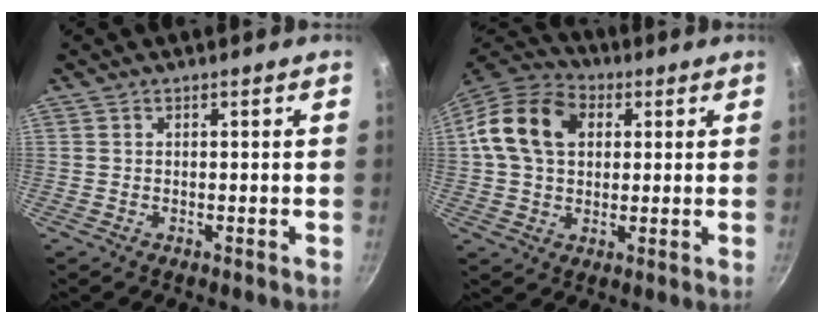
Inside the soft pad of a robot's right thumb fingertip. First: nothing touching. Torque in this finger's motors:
{"motor_torque": [-0.58, 1.31, 0.67, -0.60, 0.15]}